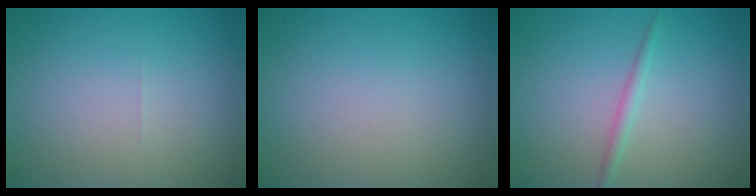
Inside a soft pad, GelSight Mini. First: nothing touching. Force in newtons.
{"total": 0.0}
{"total": 1.2, "press": 1.2, "slide": 0.1}